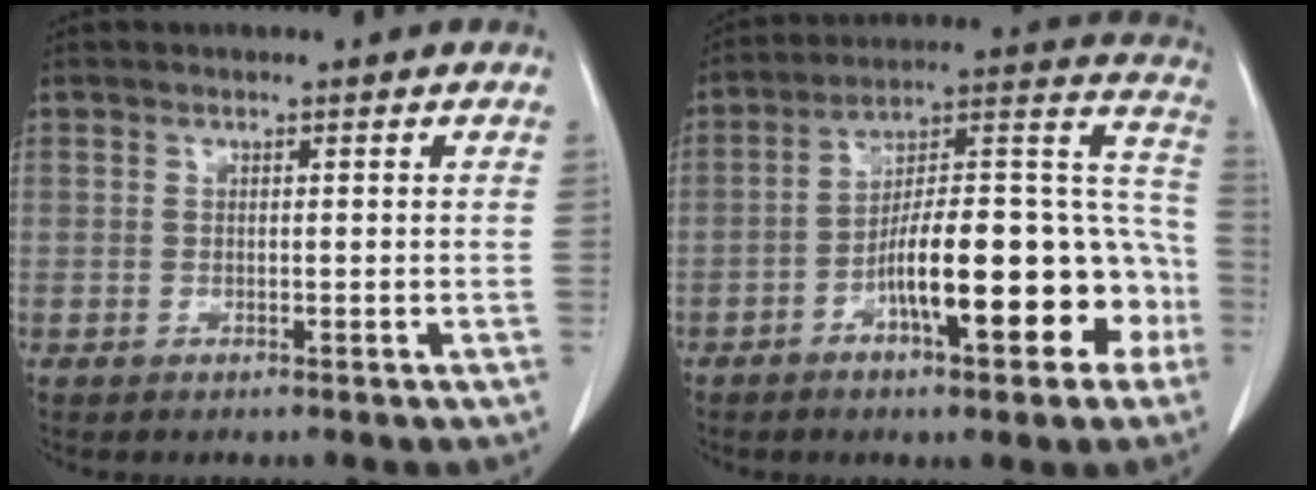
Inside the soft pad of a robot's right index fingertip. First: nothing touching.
{"total": 19.1, "force": [-7.0, 5.2, 17.0], "torque": [-0.215, 0.043, -0.099]}